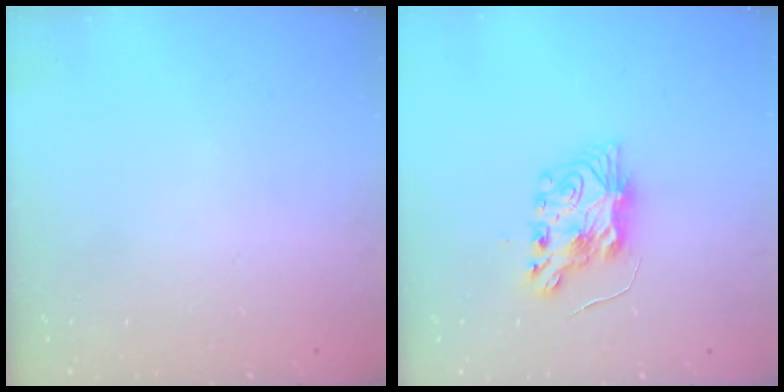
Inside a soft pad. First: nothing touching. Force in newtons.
{"total": 9.1, "press": 9.0, "slide": 0.8}